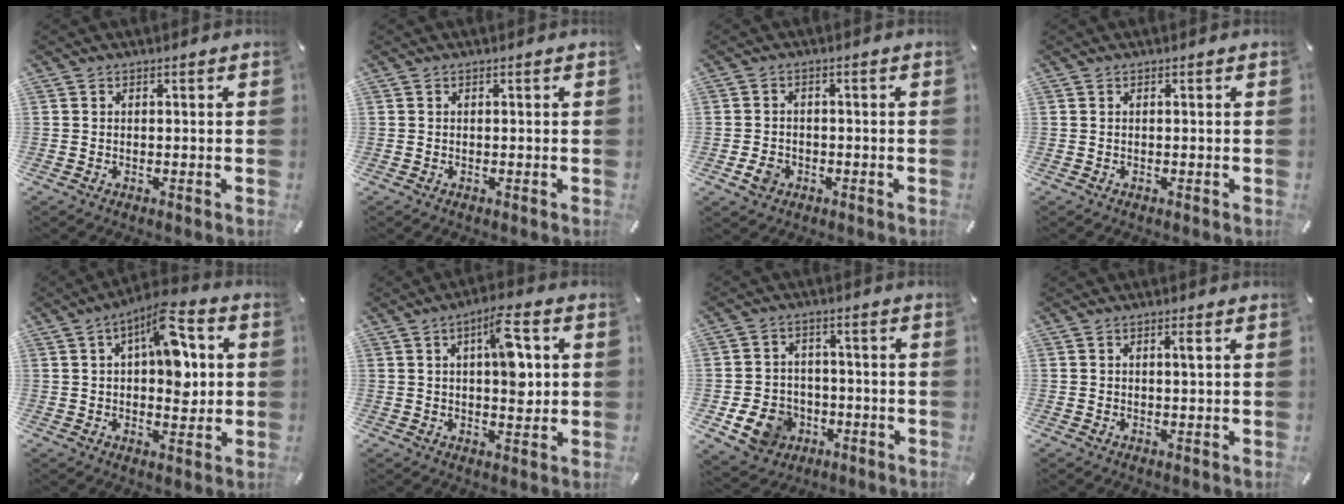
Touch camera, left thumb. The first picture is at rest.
{"total": 0.0}
{"total": 3.8, "force": [-1.5, 3.1, 1.6], "torque": [-0.030, 0.005, -0.026]}
{"total": 0.0}
{"total": 12.8, "force": [3.2, 6.6, 10.5], "torque": [-0.143, -0.009, 0.056]}
{"total": 10.5, "force": [2.4, 4.6, 9.1], "torque": [-0.122, -0.008, 0.035]}
{"total": 10.2, "force": [-3.7, 8.5, 4.2], "torque": [-0.098, 0.027, -0.062]}
{"total": 1.4, "force": [0.5, 0.4, 1.3], "torque": [-0.024, 0.003, 0.007]}